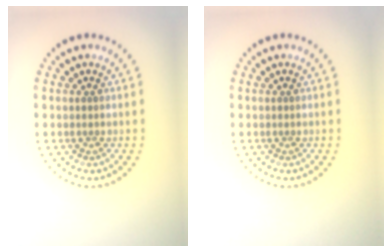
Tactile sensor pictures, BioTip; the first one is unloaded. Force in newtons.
{"total": 0.0}